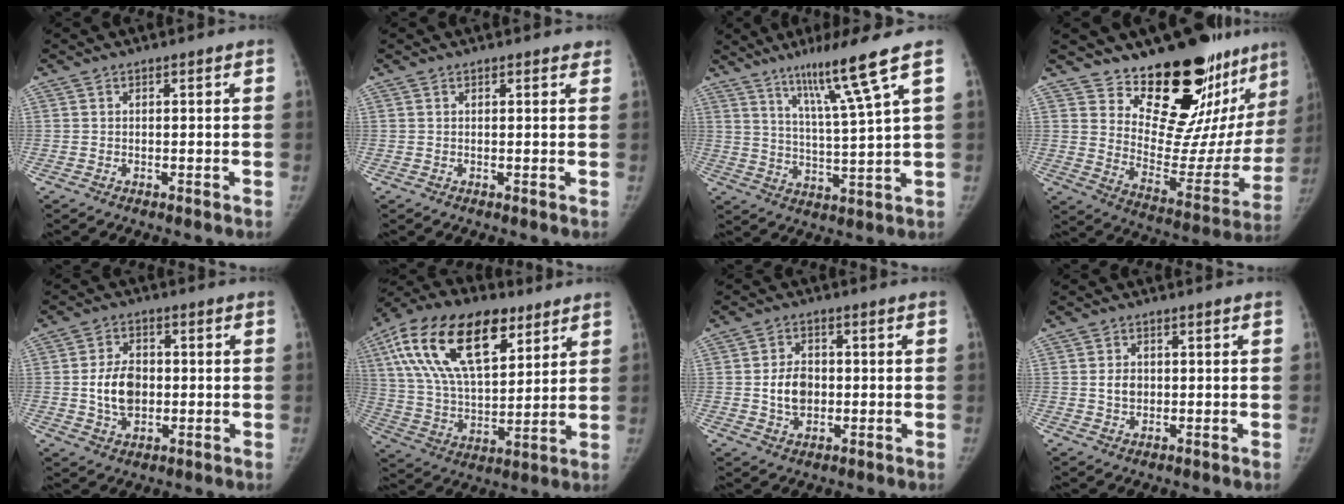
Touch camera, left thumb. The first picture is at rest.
{"total": 1.6, "force": [1.3, 0.6, 0.7], "torque": [0.002, -0.002, 0.013]}
{"total": 11.6, "force": [7.0, -1.4, 9.1], "torque": [-0.155, -0.046, 0.128]}
{"total": 24.8, "force": [19.2, 9.6, 12.2], "torque": [-0.127, -0.164, 0.275]}
{"total": 8.5, "force": [-0.2, 6.0, 6.0], "torque": [-0.091, 0.003, -0.001]}
{"total": 25.7, "force": [12.4, 13.2, 18.2], "torque": [-0.328, -0.007, 0.217]}
{"total": 6.6, "force": [-0.2, 4.9, 4.4], "torque": [-0.061, 0.003, -0.001]}
{"total": 3.2, "force": [0.3, 2.5, 2.0], "torque": [-0.024, -0.001, 0.009]}